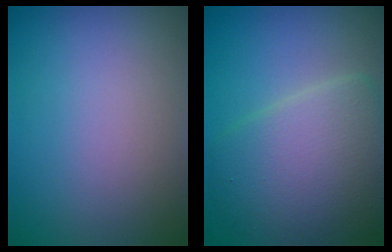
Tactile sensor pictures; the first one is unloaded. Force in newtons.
{"total": 7.7, "press": 7.7, "slide": 0.2}